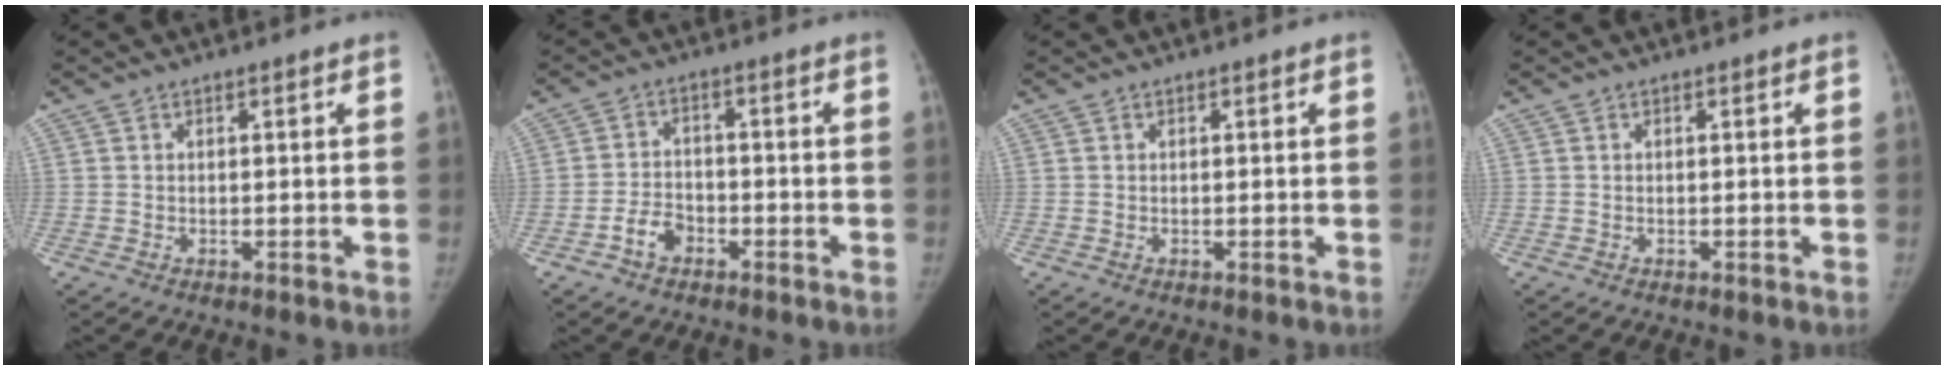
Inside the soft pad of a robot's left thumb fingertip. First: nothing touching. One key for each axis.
{"total": 4.5, "fx": -2.6, "fy": 3.0, "fz": 2.1, "tx": -0.029, "ty": 0.024, "tz": -0.047}
{"total": 0.0}
{"total": 0.0}